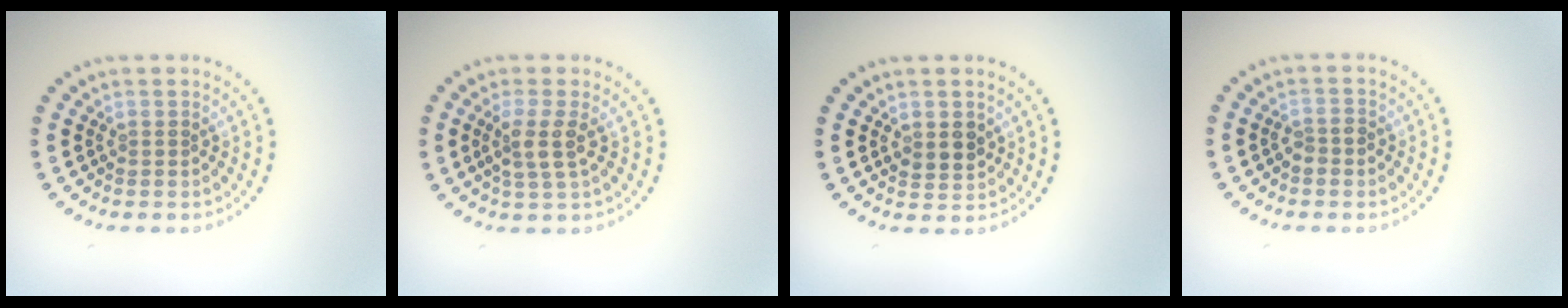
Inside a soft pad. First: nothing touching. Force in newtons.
{"total": 2.4, "press": 2.0, "slide": 1.3}
{"total": 1.9, "press": 1.8, "slide": 0.6}
{"total": 1.4, "press": 1.2, "slide": 0.5}